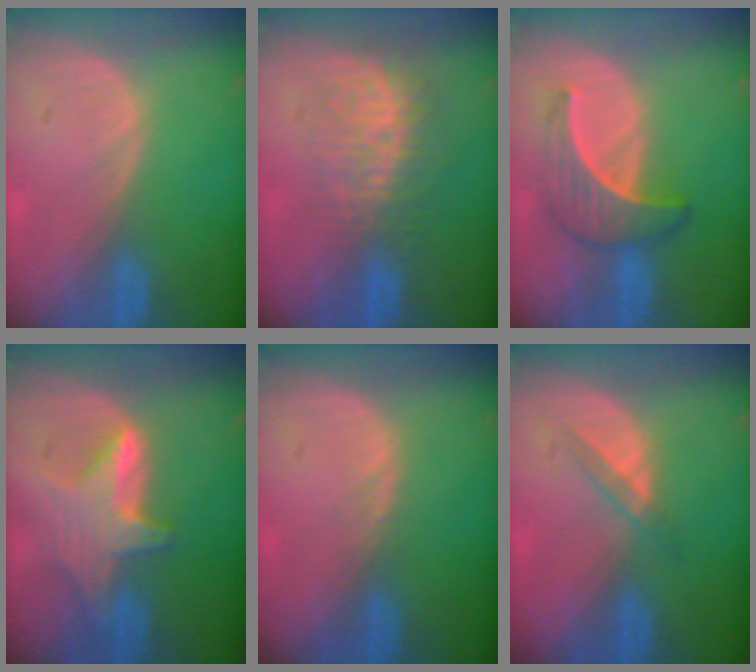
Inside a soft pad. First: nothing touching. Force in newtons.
{"total": 8.6, "press": 7.4, "slide": 4.4}
{"total": 6.6, "press": 6.1, "slide": 2.5}
{"total": 6.6, "press": 6.5, "slide": 1.1}
{"total": 0.8, "press": 0.8, "slide": 0.3}
{"total": 2.4, "press": 2.2, "slide": 1.1}